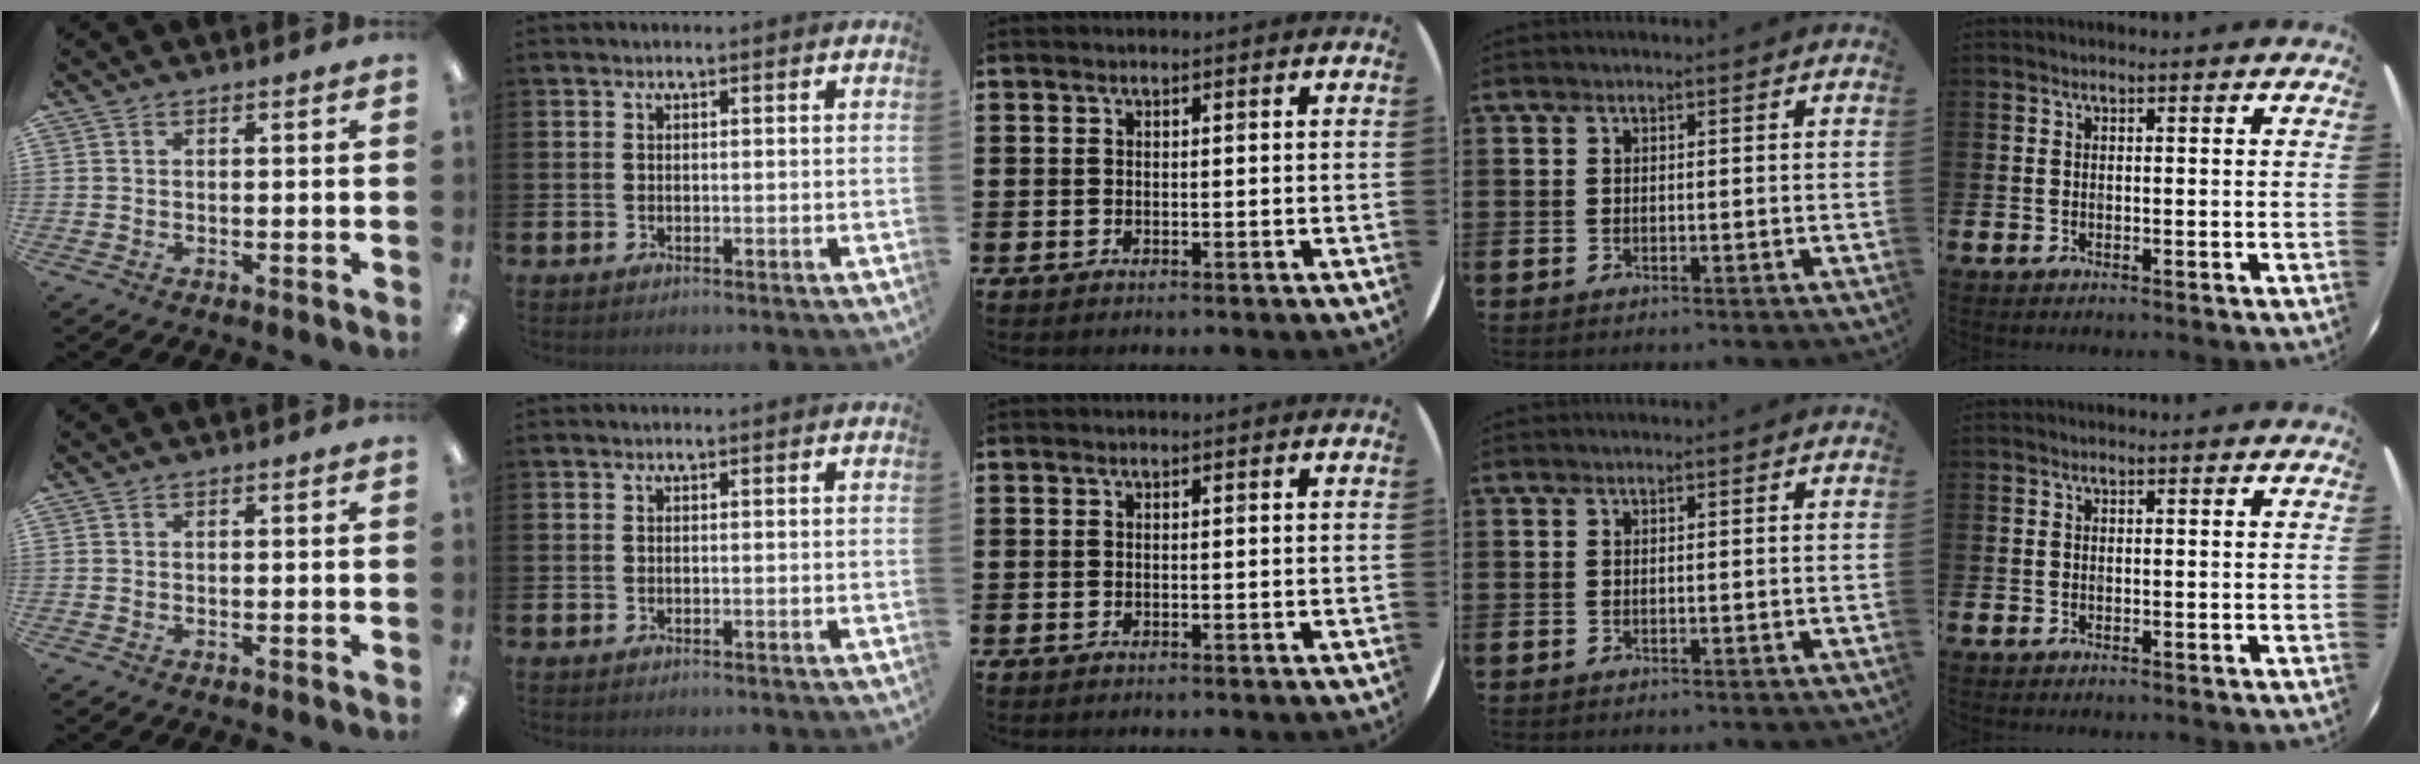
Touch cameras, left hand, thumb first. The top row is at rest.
{}